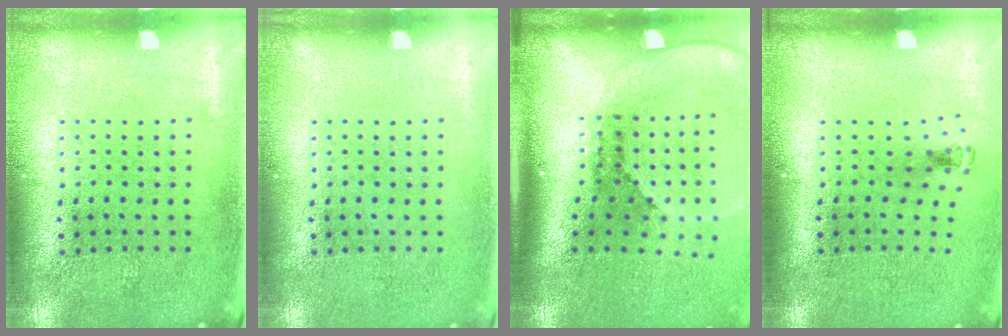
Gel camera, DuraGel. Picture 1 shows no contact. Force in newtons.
{"total": 0.0}
{"total": 2.5, "press": 1.7, "slide": 1.8}
{"total": 0.5, "press": 0.3, "slide": 0.4}